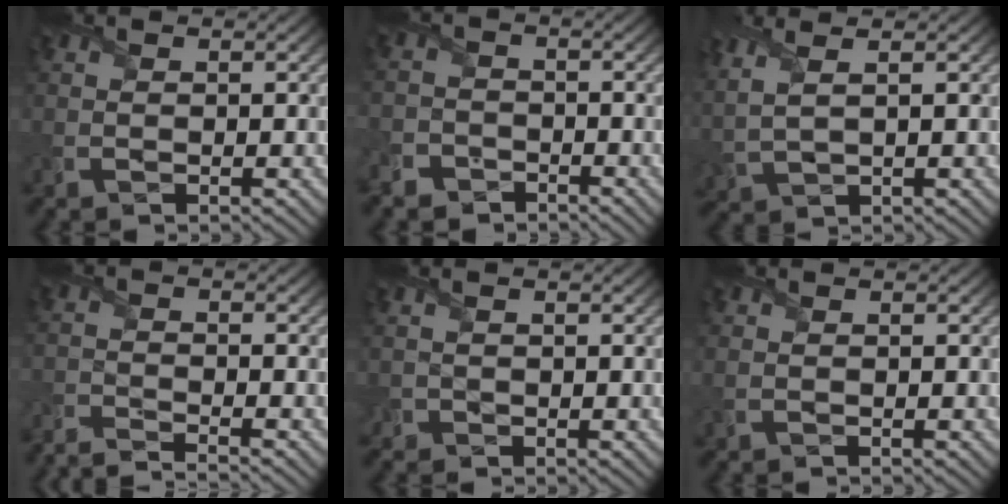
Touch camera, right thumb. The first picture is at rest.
{"total": 4.3, "force": [-3.5, 2.6, 0.3], "torque": [0.003, -0.003, -0.076]}
{"total": 4.4, "force": [2.3, 1.4, 3.4], "torque": [-0.107, 0.011, 0.051]}
{"total": 3.9, "force": [-3.7, -0.3, 1.1], "torque": [-0.026, -0.004, -0.083]}
{"total": 1.1, "force": [0.3, 0.8, 0.6], "torque": [-0.022, 0.000, 0.009]}
{"total": 0.5, "force": [0.2, 0.2, 0.4], "torque": [-0.012, 0.000, 0.008]}